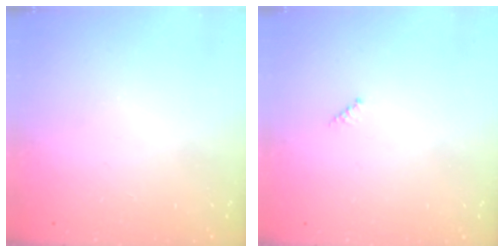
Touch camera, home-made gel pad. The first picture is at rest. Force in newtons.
{"total": 2.0, "press": 2.0, "slide": 0.2}